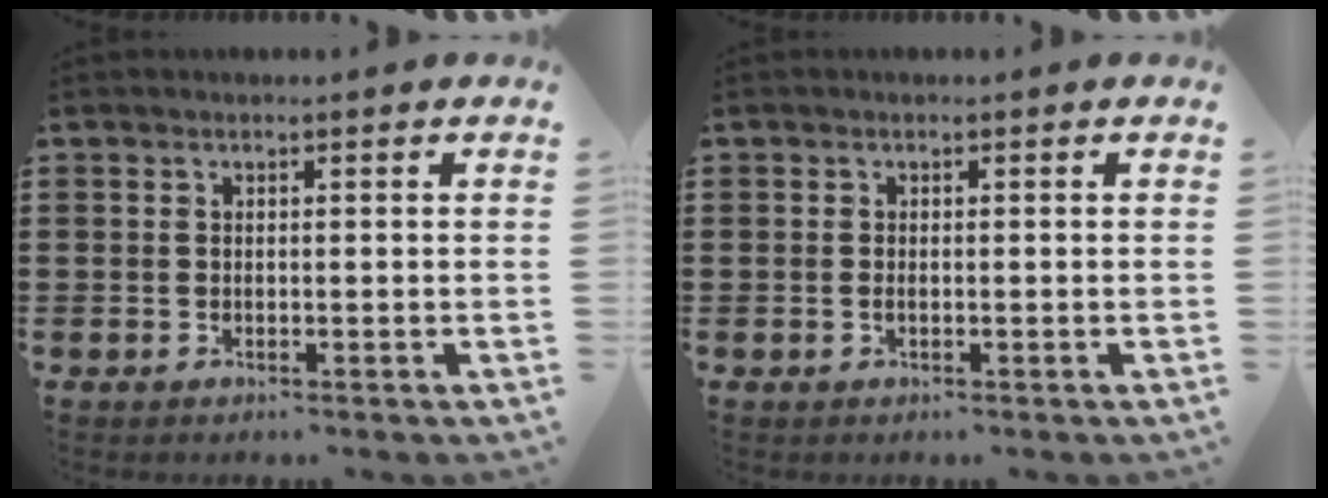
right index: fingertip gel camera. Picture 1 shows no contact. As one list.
[{"total": 0.5, "force": [-0.2, 0.1, 0.5], "torque": [-0.010, -0.003, -0.002]}]